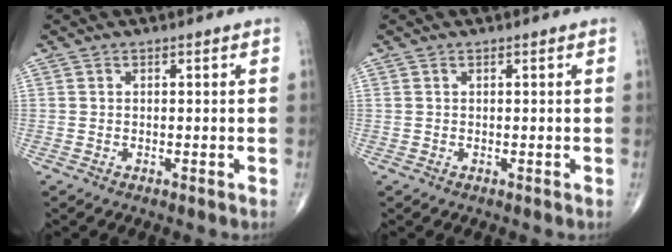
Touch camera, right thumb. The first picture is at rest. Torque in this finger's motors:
{"motor_torque": [0.21, -0.46, -0.04, 0.02, 0.01]}